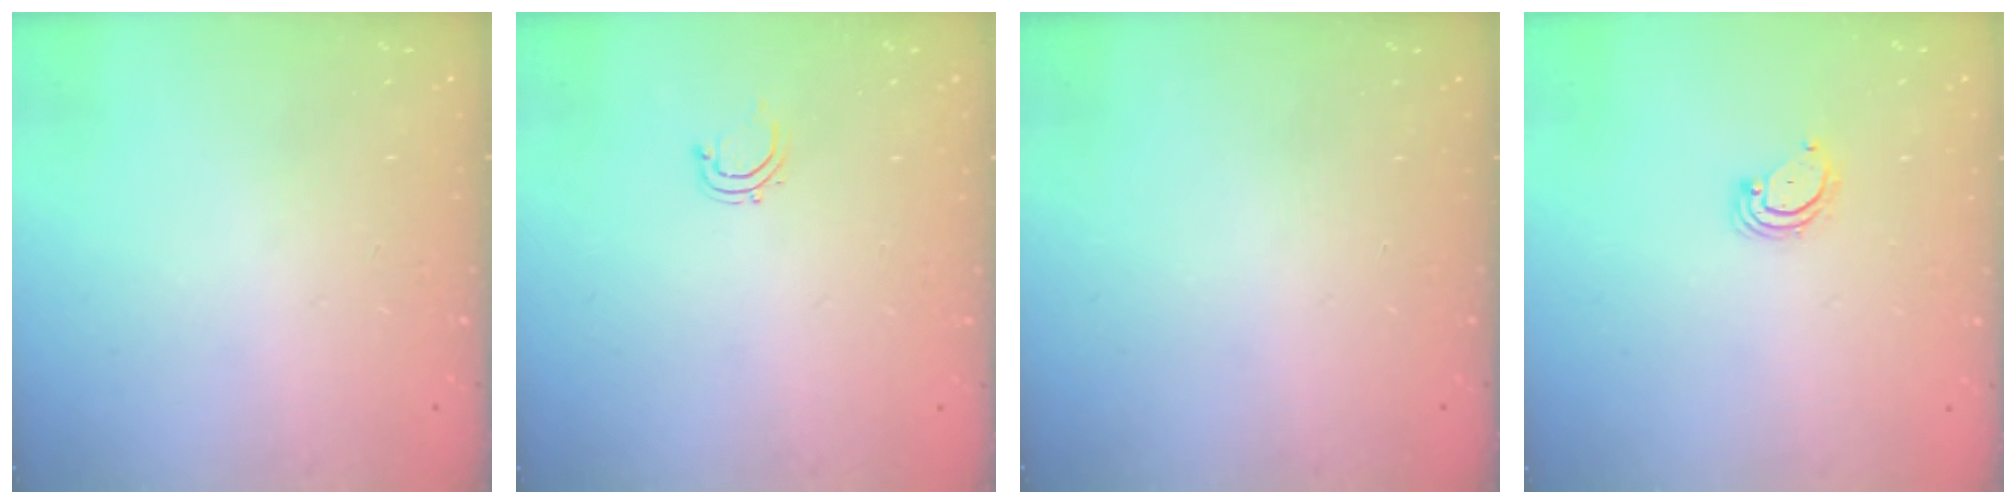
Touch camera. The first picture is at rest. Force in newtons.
{"total": 2.8, "press": 2.8, "slide": 0.5}
{"total": 0.0}
{"total": 2.8, "press": 2.8, "slide": 0.3}